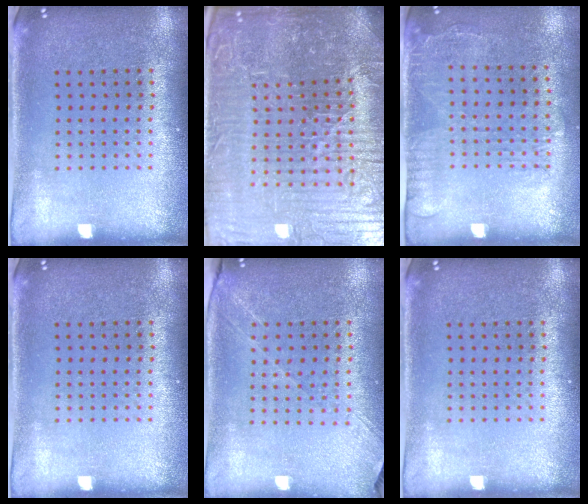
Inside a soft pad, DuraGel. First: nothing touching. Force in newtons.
{"total": 6.4, "press": 5.9, "slide": 2.4}
{"total": 1.7, "press": 1.2, "slide": 1.1}
{"total": 0.0}
{"total": 1.3, "press": 1.2, "slide": 0.6}
{"total": 0.0}